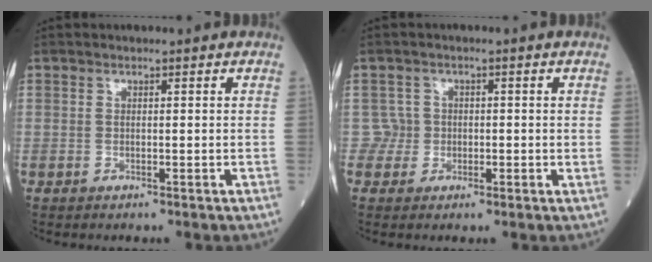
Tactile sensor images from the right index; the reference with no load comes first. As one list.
[{"total": 2.3, "force": [-0.3, 2.3, -0.3], "torque": [0.016, 0.009, -0.008]}]